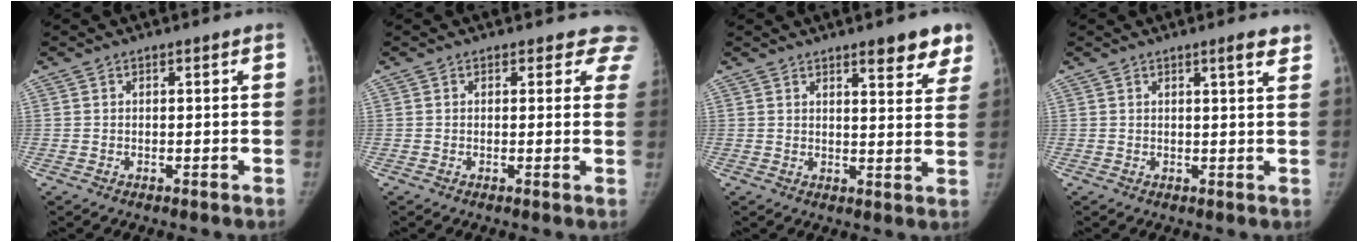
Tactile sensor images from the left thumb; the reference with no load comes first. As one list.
[{"total": 4.7, "force": [4.0, 2.5, 0.1], "torque": [0.048, -0.013, 0.015]}, {"total": 7.9, "force": [5.5, 2.4, 5.2], "torque": [-0.037, -0.030, 0.069]}, {"total": 3.5, "force": [2.3, 0.4, 2.6], "torque": [-0.031, -0.012, 0.031]}]